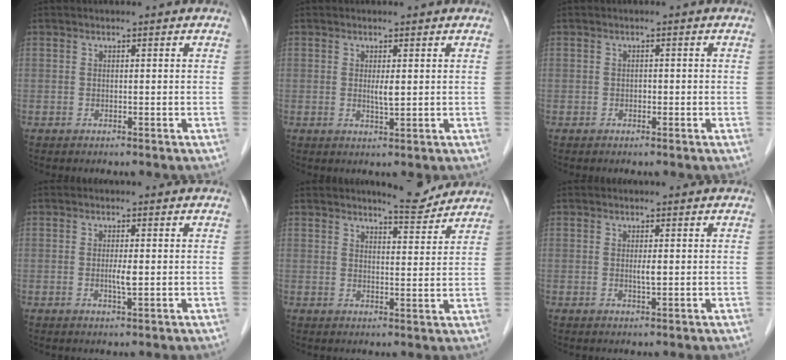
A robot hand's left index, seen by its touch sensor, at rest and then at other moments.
{"total": 1.6, "force": [0.2, 0.2, 1.6], "torque": [-0.031, -0.007, 0.006]}
{"total": 0.6, "force": [-0.4, 0.4, 0.3], "torque": [-0.002, 0.000, -0.008]}
{"total": 1.9, "force": [-0.2, 0.2, 1.8], "torque": [-0.037, -0.006, -0.003]}
{"total": 5.6, "force": [5.4, 0.9, 1.4], "torque": [-0.024, -0.015, 0.071]}
{"total": 1.1, "force": [0.0, 0.1, 1.1], "torque": [-0.026, -0.005, 0.001]}